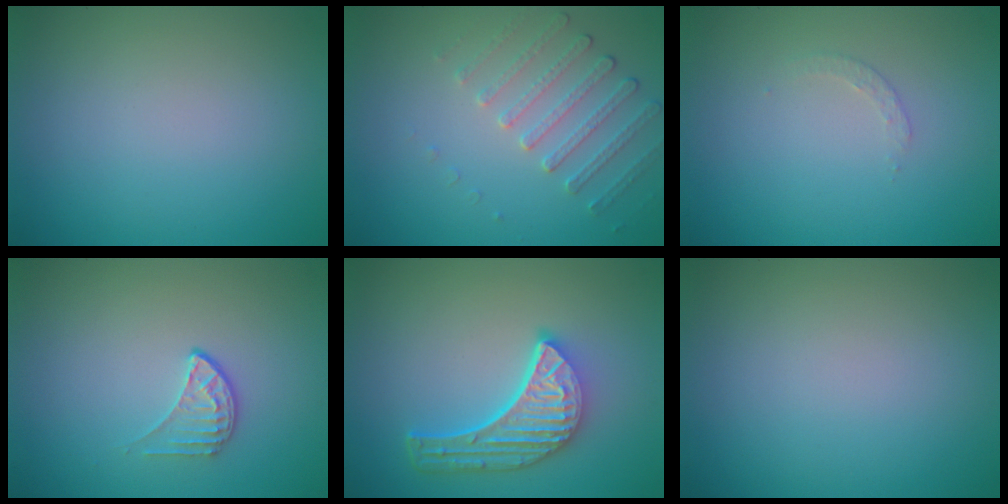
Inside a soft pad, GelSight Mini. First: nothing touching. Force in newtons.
{"total": 2.2, "press": 1.8, "slide": 1.2}
{"total": 1.1, "press": 1.1, "slide": 0.3}
{"total": 1.6, "press": 1.0, "slide": 1.2}
{"total": 5.7, "press": 4.3, "slide": 3.8}
{"total": 0.0}